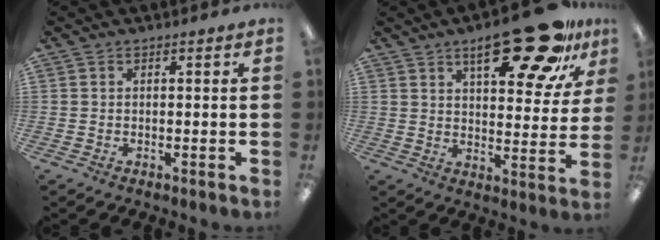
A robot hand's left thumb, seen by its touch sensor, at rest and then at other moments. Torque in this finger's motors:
{"motor_torque": [0.24, 0.08, 1.21, -1.56, 0.08]}